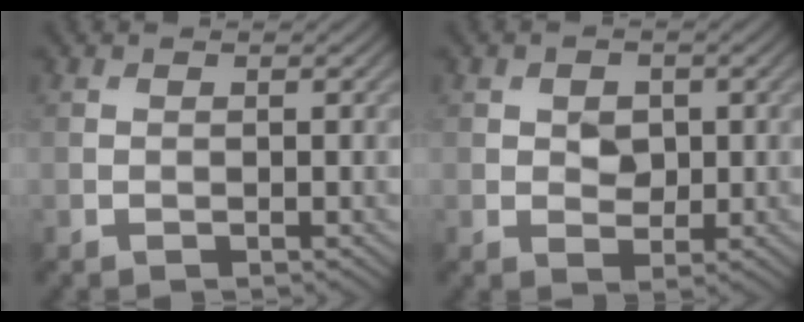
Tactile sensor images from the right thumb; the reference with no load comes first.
{"total": 2.6, "force": [0.4, 2.1, 1.6], "torque": [-0.033, -0.003, 0.001]}